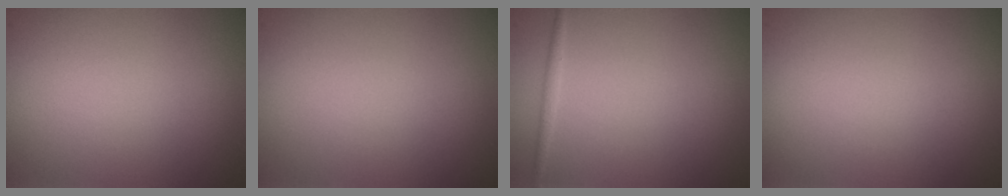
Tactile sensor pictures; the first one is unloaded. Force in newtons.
{"total": 0.0}
{"total": 0.8, "press": 0.8, "slide": 0.0}
{"total": 0.0}